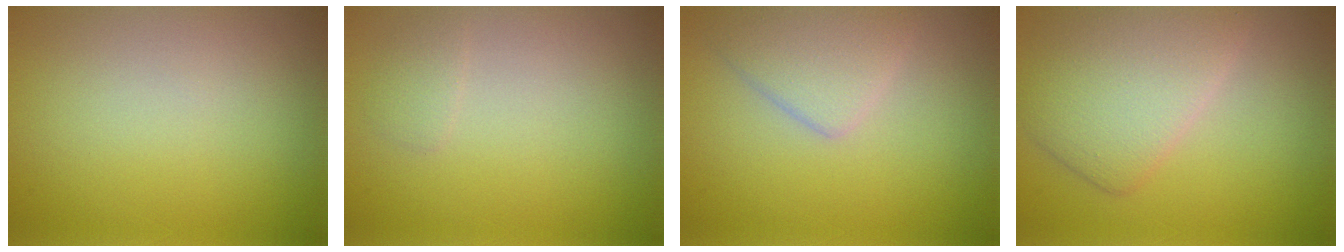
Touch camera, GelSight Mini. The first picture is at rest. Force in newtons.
{"total": 0.9, "press": 0.9, "slide": 0.0}
{"total": 3.3, "press": 3.3, "slide": 0.1}
{"total": 5.8, "press": 5.8, "slide": 0.2}